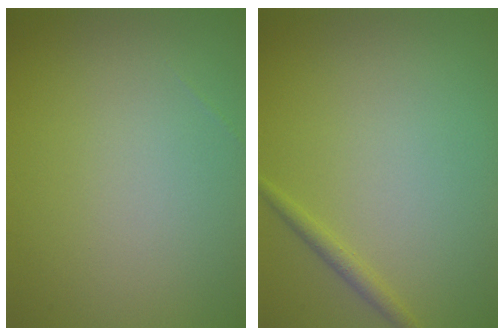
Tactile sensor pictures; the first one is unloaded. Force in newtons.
{"total": 1.1, "press": 1.1, "slide": 0.0}